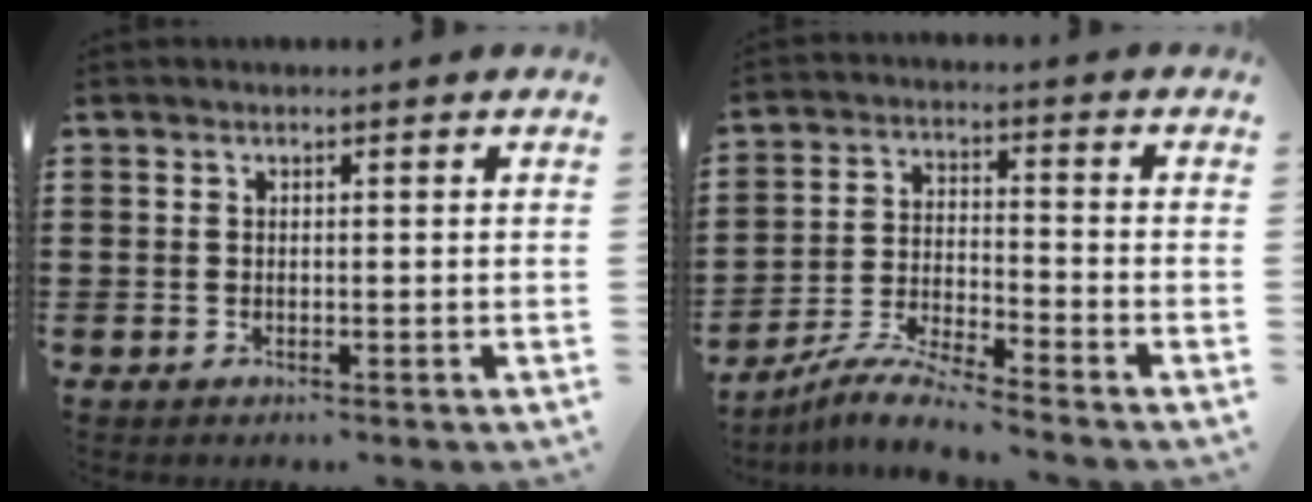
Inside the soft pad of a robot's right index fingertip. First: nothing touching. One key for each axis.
{"total": 6.4, "fx": -6.0, "fy": -0.1, "fz": 2.1, "tx": -0.054, "ty": -0.006, "tz": -0.120}